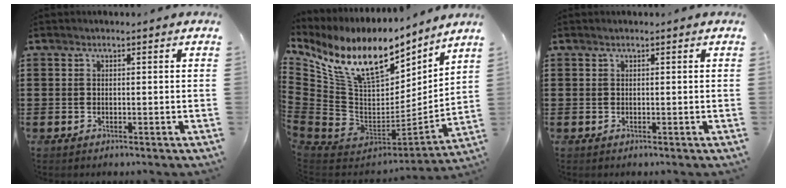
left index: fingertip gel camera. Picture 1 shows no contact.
{"total": 14.7, "force": [8.8, 7.0, 9.6], "torque": [-0.217, -0.053, 0.154]}
{"total": 0.0}